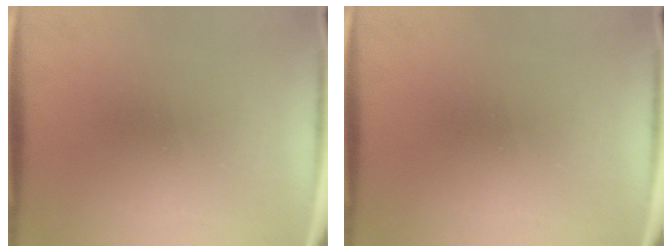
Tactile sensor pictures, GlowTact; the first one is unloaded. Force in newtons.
{"total": 0.0}